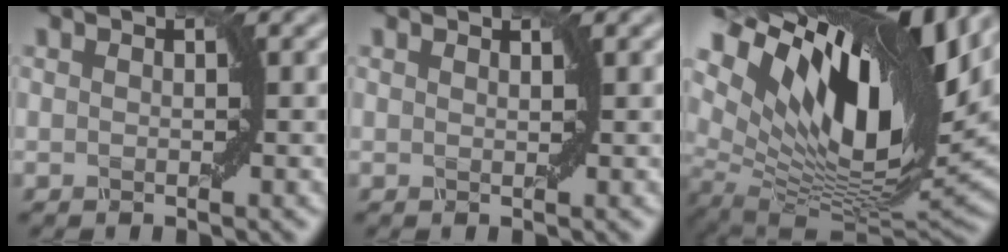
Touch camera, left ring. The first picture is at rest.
{"total": 0.6, "force": [0.5, 0.1, 0.0], "torque": [0.002, -0.003, 0.007]}
{"total": 16.5, "force": [7.3, 7.1, 12.9], "torque": [-0.233, 0.019, 0.120]}